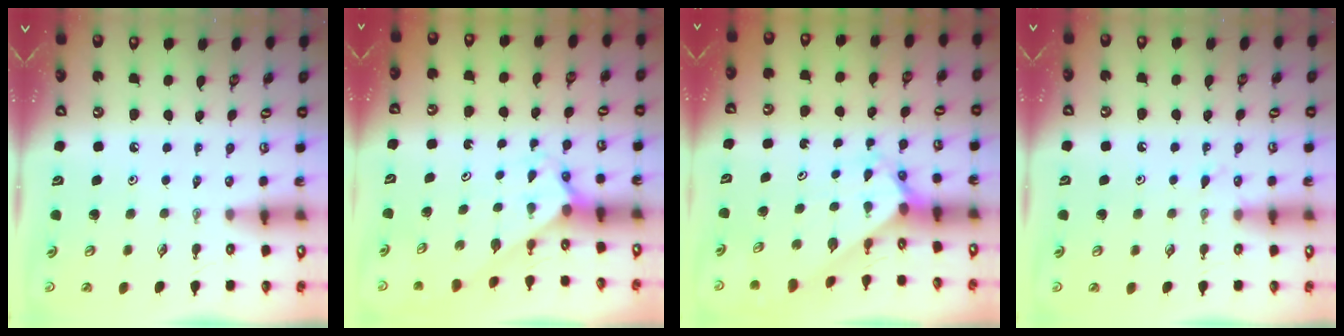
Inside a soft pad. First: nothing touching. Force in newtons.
{"total": 2.1, "press": 2.1, "slide": 0.2}
{"total": 2.4, "press": 2.4, "slide": 0.2}
{"total": 6.0, "press": 6.0, "slide": 0.7}